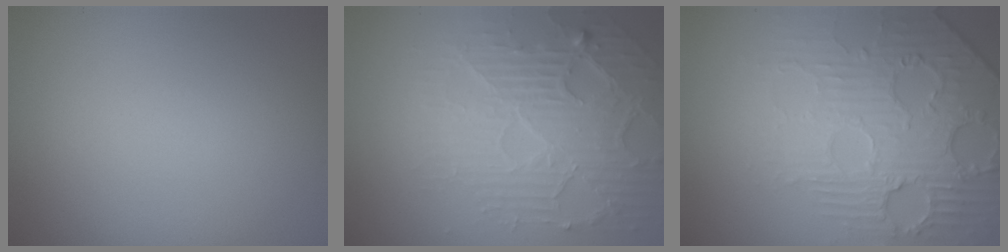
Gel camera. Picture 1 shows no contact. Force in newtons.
{"total": 5.3, "press": 4.4, "slide": 3.0}
{"total": 4.7, "press": 4.4, "slide": 1.7}